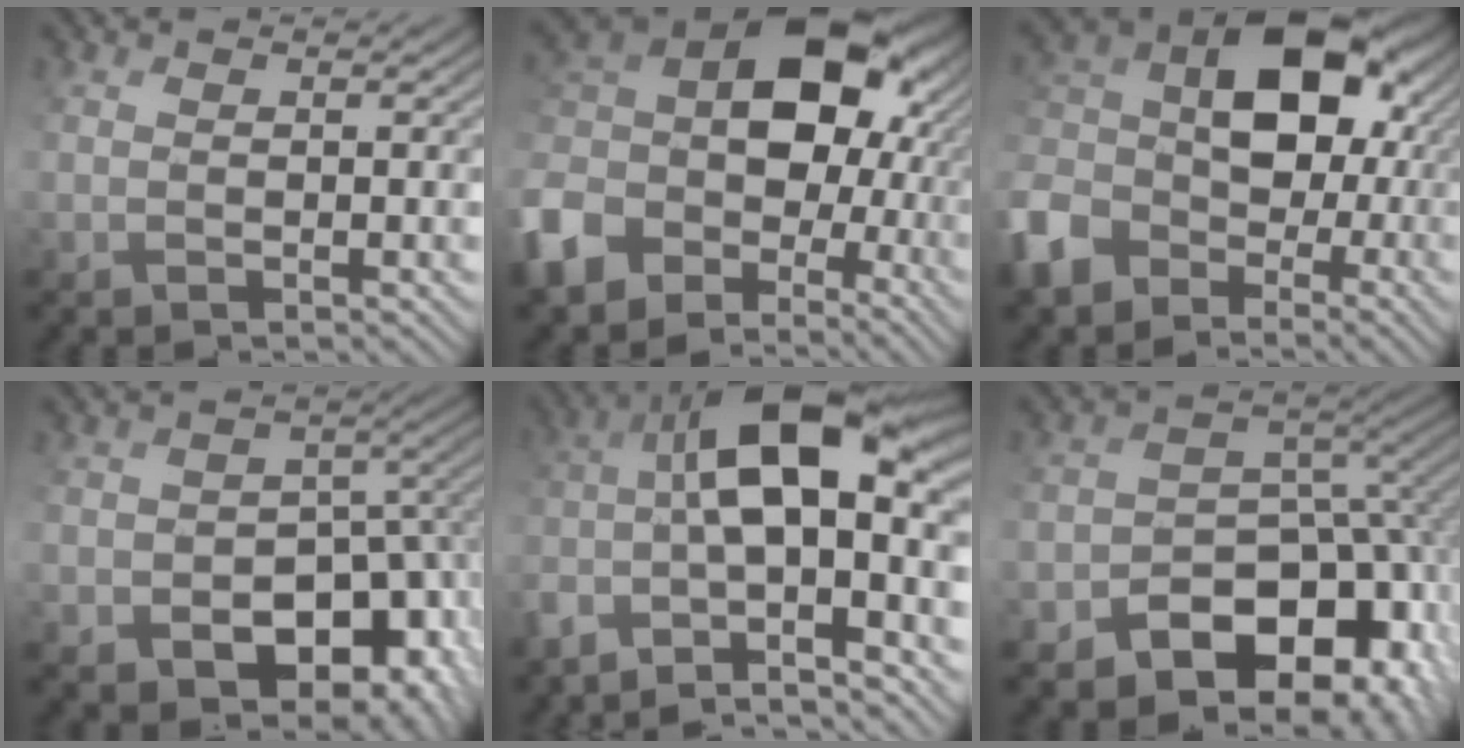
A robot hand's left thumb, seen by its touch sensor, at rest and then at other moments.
{"total": 17.1, "force": [-3.5, 12.8, 10.9], "torque": [-0.265, -0.016, -0.083]}
{"total": 14.8, "force": [-4.4, 10.5, 9.6], "torque": [-0.224, -0.010, -0.099]}
{"total": 15.8, "force": [-7.8, 11.8, 7.1], "torque": [-0.108, -0.039, -0.109]}
{"total": 16.3, "force": [-4.2, 6.1, 14.6], "torque": [-0.265, 0.003, -0.080]}
{"total": 15.0, "force": [-8.1, 10.1, 7.8], "torque": [-0.130, -0.034, -0.106]}